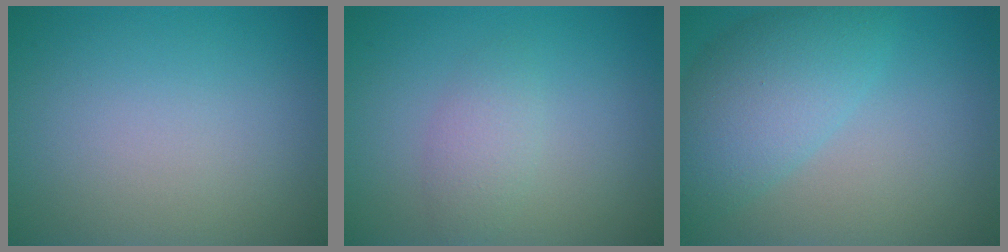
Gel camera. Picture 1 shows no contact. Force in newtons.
{"total": 1.9, "press": 1.9, "slide": 0.1}
{"total": 5.8, "press": 5.8, "slide": 0.2}